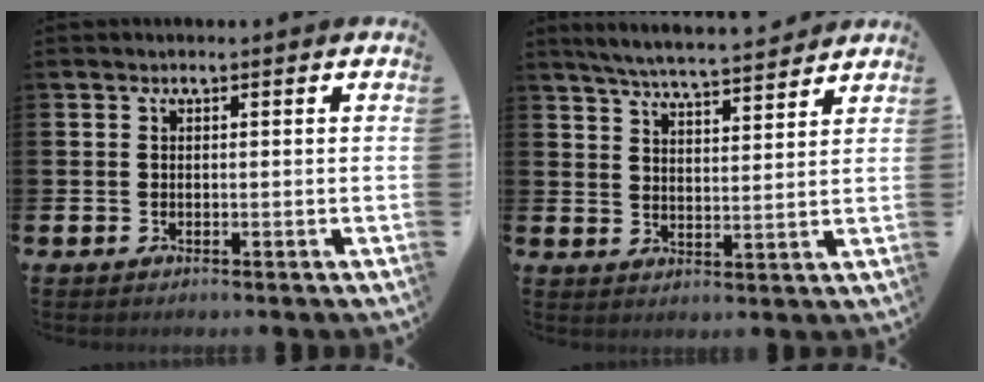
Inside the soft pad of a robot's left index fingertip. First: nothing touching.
{"total": 5.9, "force": [5.8, 0.1, 1.3], "torque": [-0.040, -0.035, 0.100]}